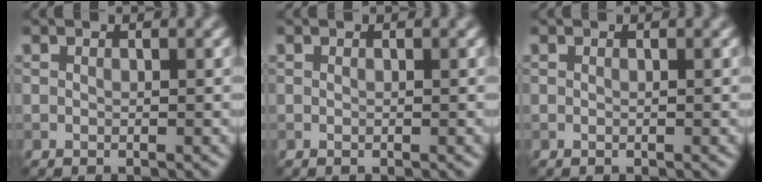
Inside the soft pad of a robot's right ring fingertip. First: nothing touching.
{"total": 0.0}
{"total": 0.0}